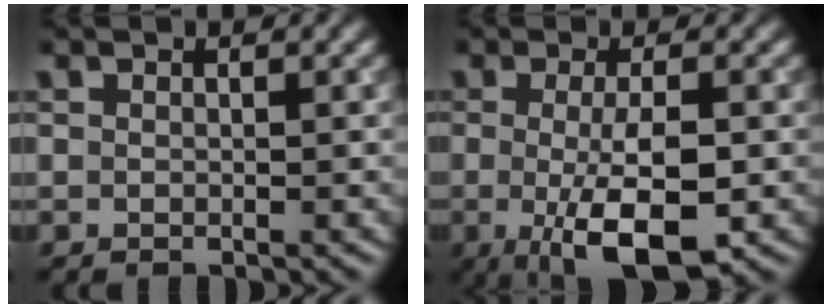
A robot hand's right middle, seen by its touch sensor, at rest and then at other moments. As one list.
[{"total": 6.9, "force": [-1.5, 1.8, 6.5], "torque": [-0.105, -0.013, -0.022]}]